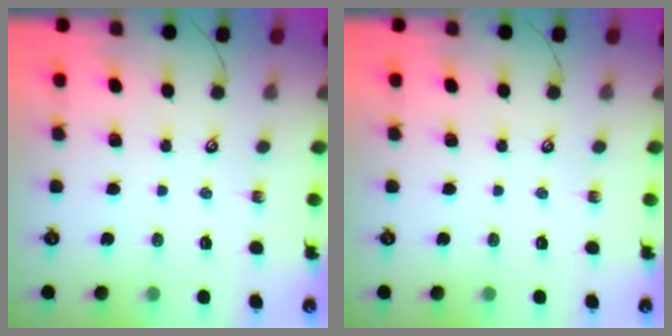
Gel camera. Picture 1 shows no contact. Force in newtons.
{"total": 0.0}